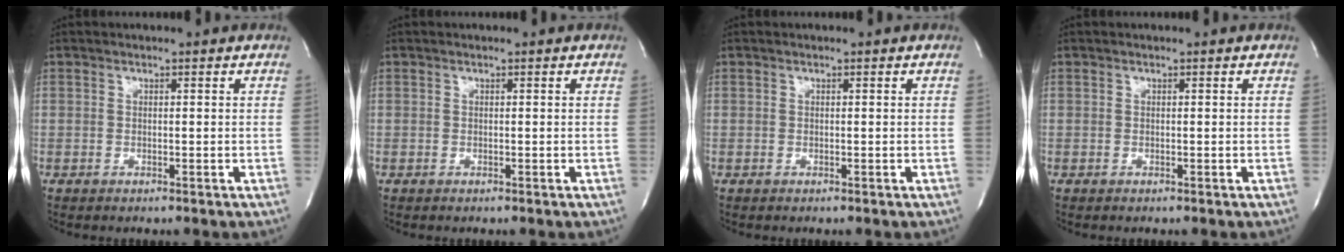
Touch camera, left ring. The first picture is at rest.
{"total": 0.0}
{"total": 0.0}
{"total": 0.0}